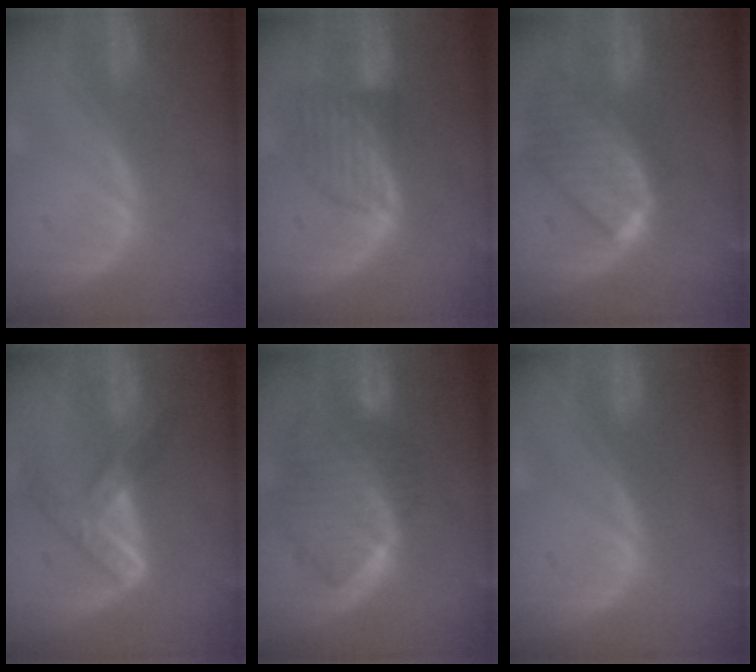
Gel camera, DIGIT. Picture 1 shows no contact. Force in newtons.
{"total": 7.2, "press": 6.4, "slide": 3.4}
{"total": 9.9, "press": 8.6, "slide": 4.8}
{"total": 7.2, "press": 6.1, "slide": 3.8}
{"total": 10.2, "press": 8.8, "slide": 5.1}
{"total": 0.0}